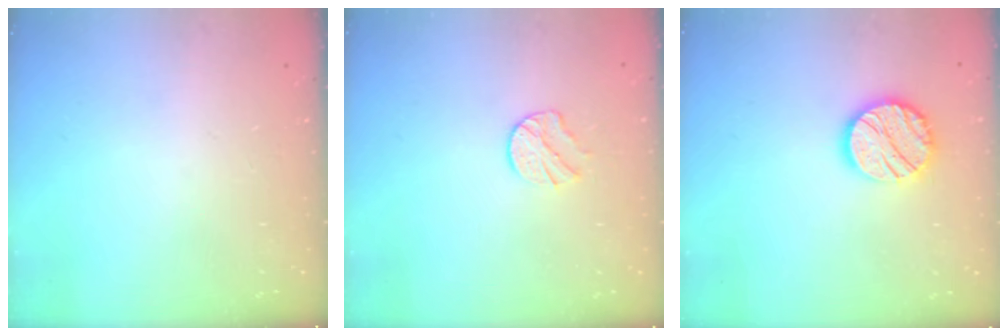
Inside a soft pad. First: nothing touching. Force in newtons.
{"total": 6.1, "press": 6.1, "slide": 0.7}
{"total": 13.2, "press": 13.2, "slide": 0.6}